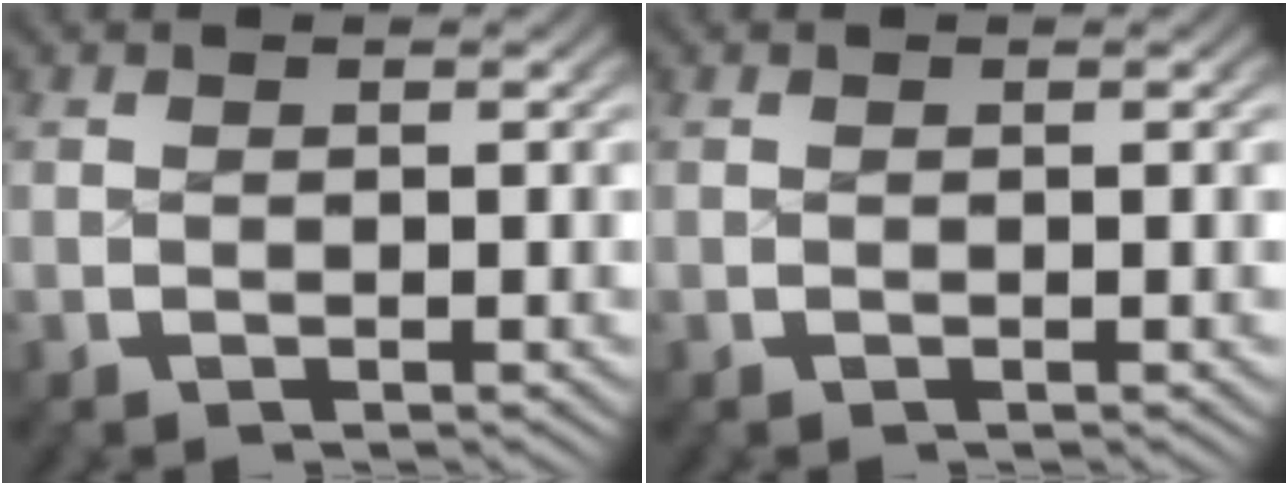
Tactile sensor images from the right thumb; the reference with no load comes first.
{"total": 0.0}